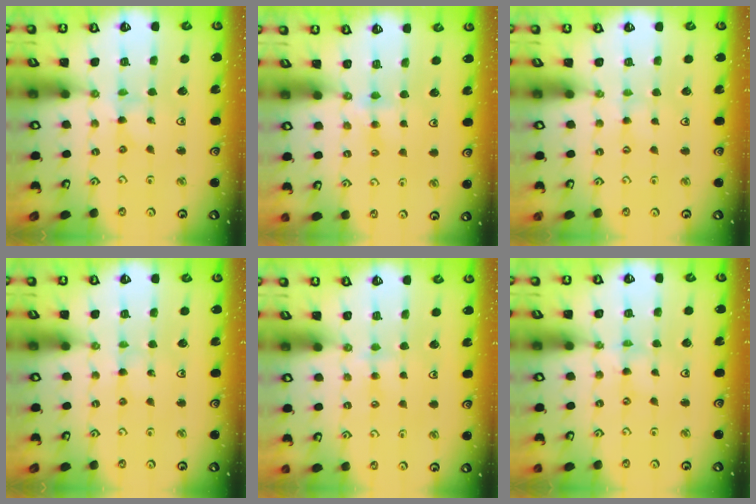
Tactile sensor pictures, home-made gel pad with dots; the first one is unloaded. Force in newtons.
{"total": 3.7, "press": 3.7, "slide": 0.3}
{"total": 1.5, "press": 1.5, "slide": 0.3}
{"total": 2.4, "press": 2.3, "slide": 0.3}
{"total": 2.8, "press": 2.7, "slide": 0.6}
{"total": 0.0}